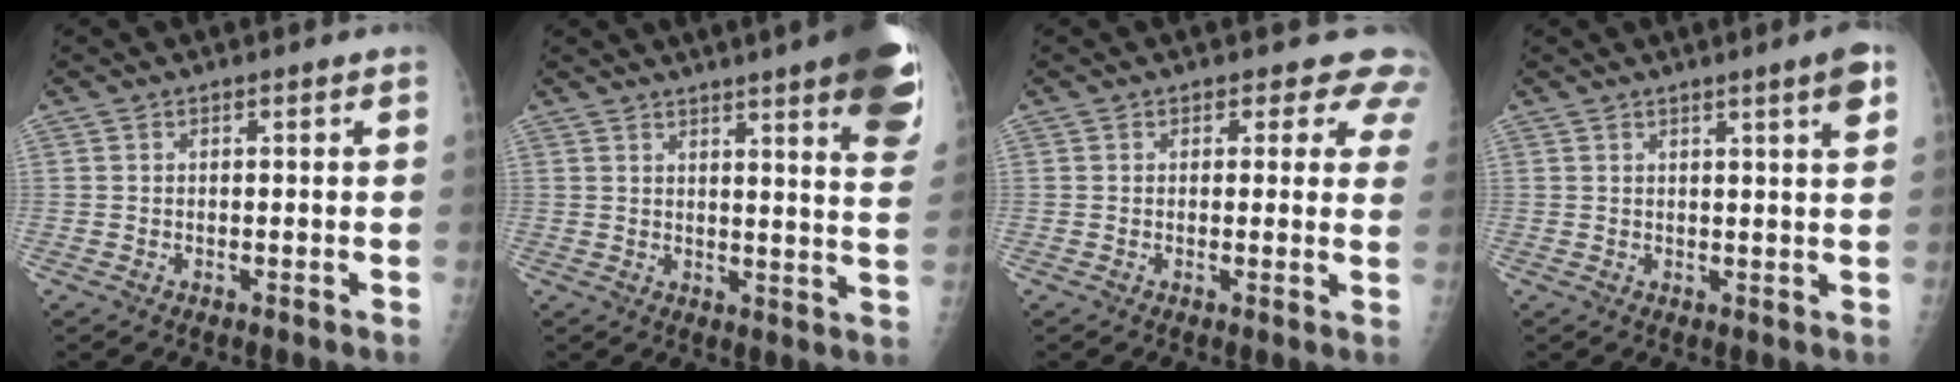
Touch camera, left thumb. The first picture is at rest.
{"total": 18.4, "force": [11.4, 2.3, 14.3], "torque": [-0.164, -0.043, 0.124]}
{"total": 5.7, "force": [4.7, 3.0, 1.0], "torque": [0.032, -0.020, 0.031]}
{"total": 4.4, "force": [2.4, -0.2, 3.8], "torque": [-0.050, -0.014, 0.033]}